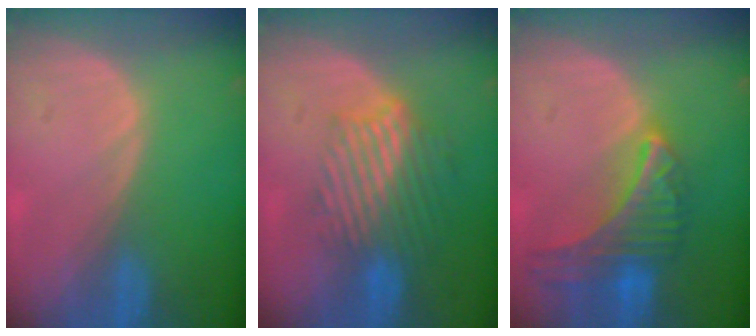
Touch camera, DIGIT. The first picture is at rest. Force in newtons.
{"total": 9.5, "press": 8.0, "slide": 5.1}
{"total": 9.1, "press": 8.0, "slide": 4.4}